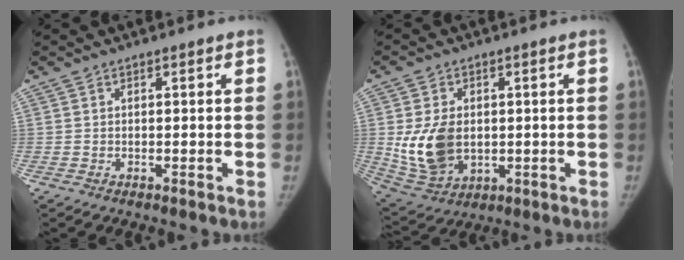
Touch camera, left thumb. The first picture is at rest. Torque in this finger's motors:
{"motor_torque": [-0.43, 0.88, 0.90, -0.71, 0.13]}